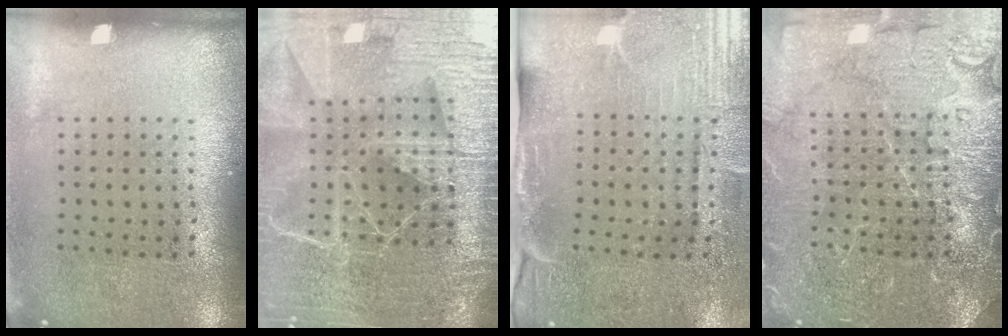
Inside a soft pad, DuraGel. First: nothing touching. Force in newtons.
{"total": 6.1, "press": 5.3, "slide": 3.0}
{"total": 4.5, "press": 3.8, "slide": 2.4}
{"total": 6.7, "press": 6.6, "slide": 1.0}